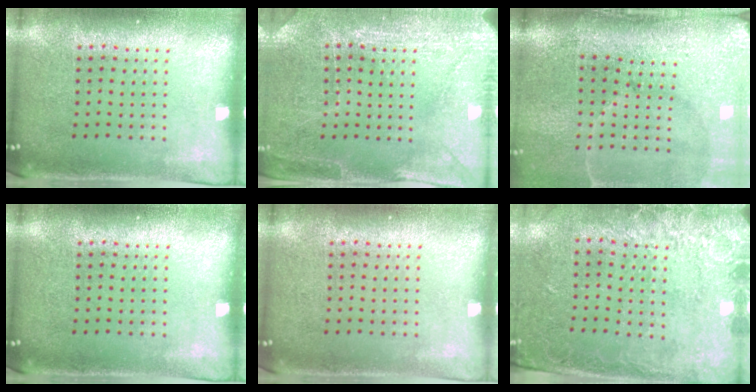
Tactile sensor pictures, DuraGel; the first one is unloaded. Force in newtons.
{"total": 2.9, "press": 2.8, "slide": 0.5}
{"total": 5.0, "press": 4.2, "slide": 2.7}
{"total": 0.0}
{"total": 0.0}
{"total": 2.7, "press": 2.0, "slide": 1.8}